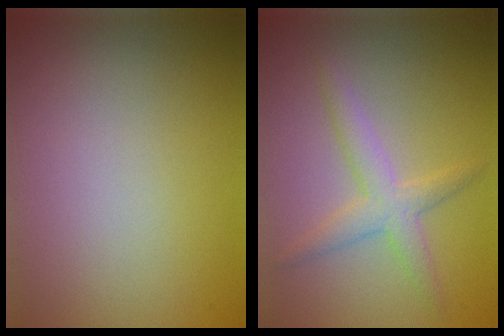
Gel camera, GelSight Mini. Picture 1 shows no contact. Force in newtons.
{"total": 3.0, "press": 3.0, "slide": 0.2}